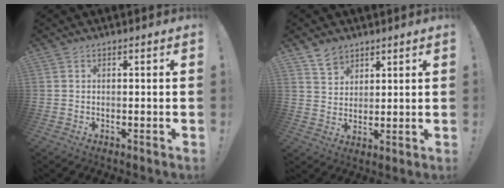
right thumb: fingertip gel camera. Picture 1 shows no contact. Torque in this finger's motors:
{"motor_torque": [0.03, -0.03, 0.10, 0.32, -0.07]}